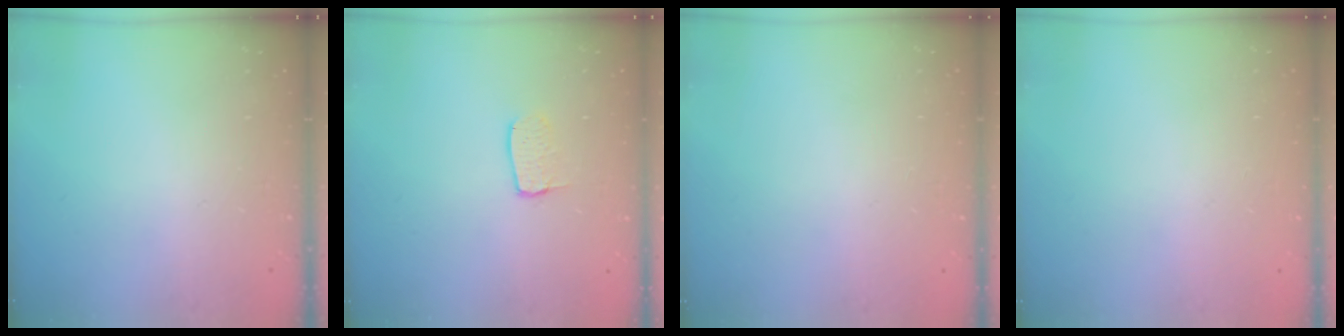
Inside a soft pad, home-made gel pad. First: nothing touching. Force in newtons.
{"total": 5.5, "press": 5.5, "slide": 0.2}
{"total": 0.0}
{"total": 0.0}